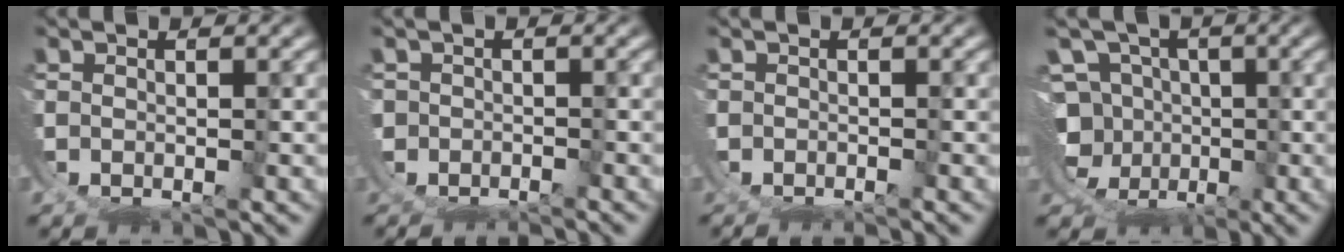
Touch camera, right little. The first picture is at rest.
{"total": 1.6, "force": [-1.2, 0.6, -0.8], "torque": [-0.011, -0.021, -0.010]}
{"total": 1.3, "force": [-1.2, 0.3, -0.2], "torque": [-0.001, 0.000, -0.018]}
{"total": 12.5, "force": [-0.1, 11.9, 3.8], "torque": [-0.106, -0.057, 0.003]}